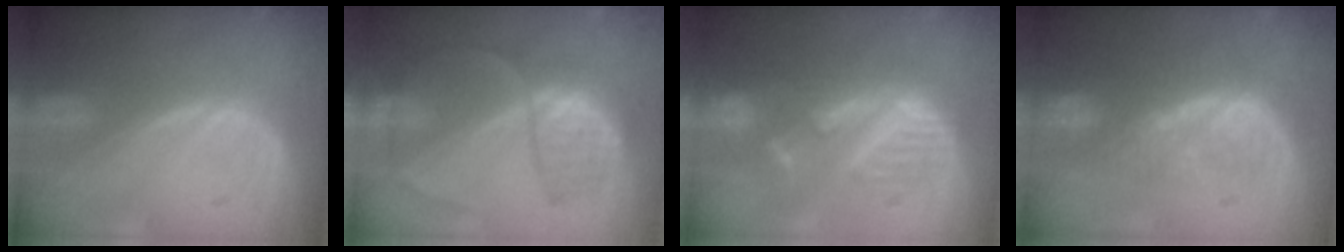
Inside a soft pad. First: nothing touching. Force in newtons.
{"total": 6.7, "press": 6.5, "slide": 1.6}
{"total": 8.6, "press": 8.2, "slide": 2.7}
{"total": 8.1, "press": 7.1, "slide": 3.9}